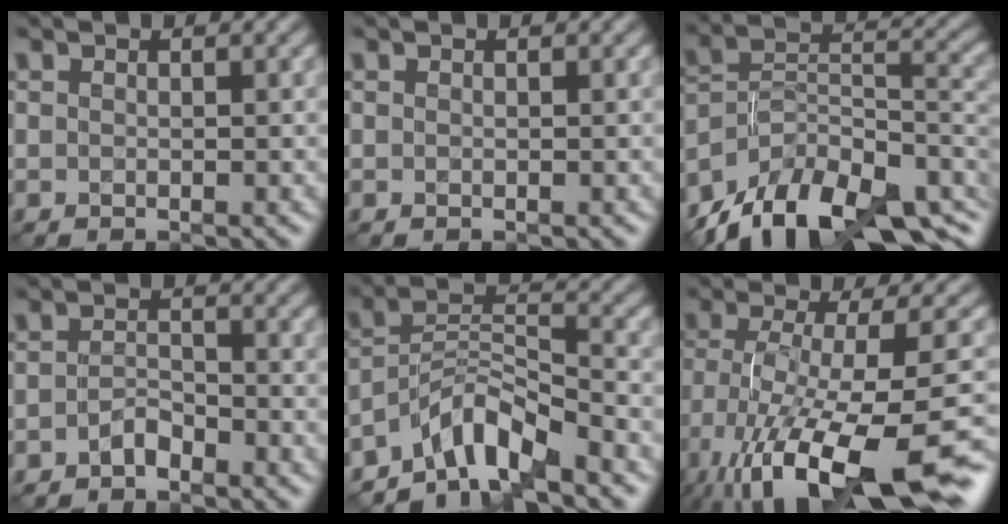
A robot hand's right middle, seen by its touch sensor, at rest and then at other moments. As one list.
[{"total": 0.0}, {"total": 14.7, "force": [-10.7, 6.6, 7.6], "torque": [-0.157, 0.004, -0.174]}, {"total": 1.6, "force": [-1.2, 0.6, 0.8], "torque": [-0.016, 0.006, -0.024]}, {"total": 6.0, "force": [-4.8, 1.6, 3.3], "torque": [-0.046, 0.007, -0.095]}, {"total": 16.2, "force": [-8.5, 5.0, 12.8], "torque": [-0.237, -0.018, -0.123]}]